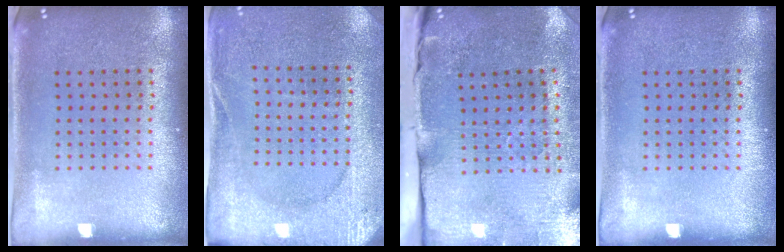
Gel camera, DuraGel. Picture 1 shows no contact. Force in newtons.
{"total": 2.6, "press": 2.5, "slide": 0.5}
{"total": 4.8, "press": 3.8, "slide": 2.8}
{"total": 0.0}